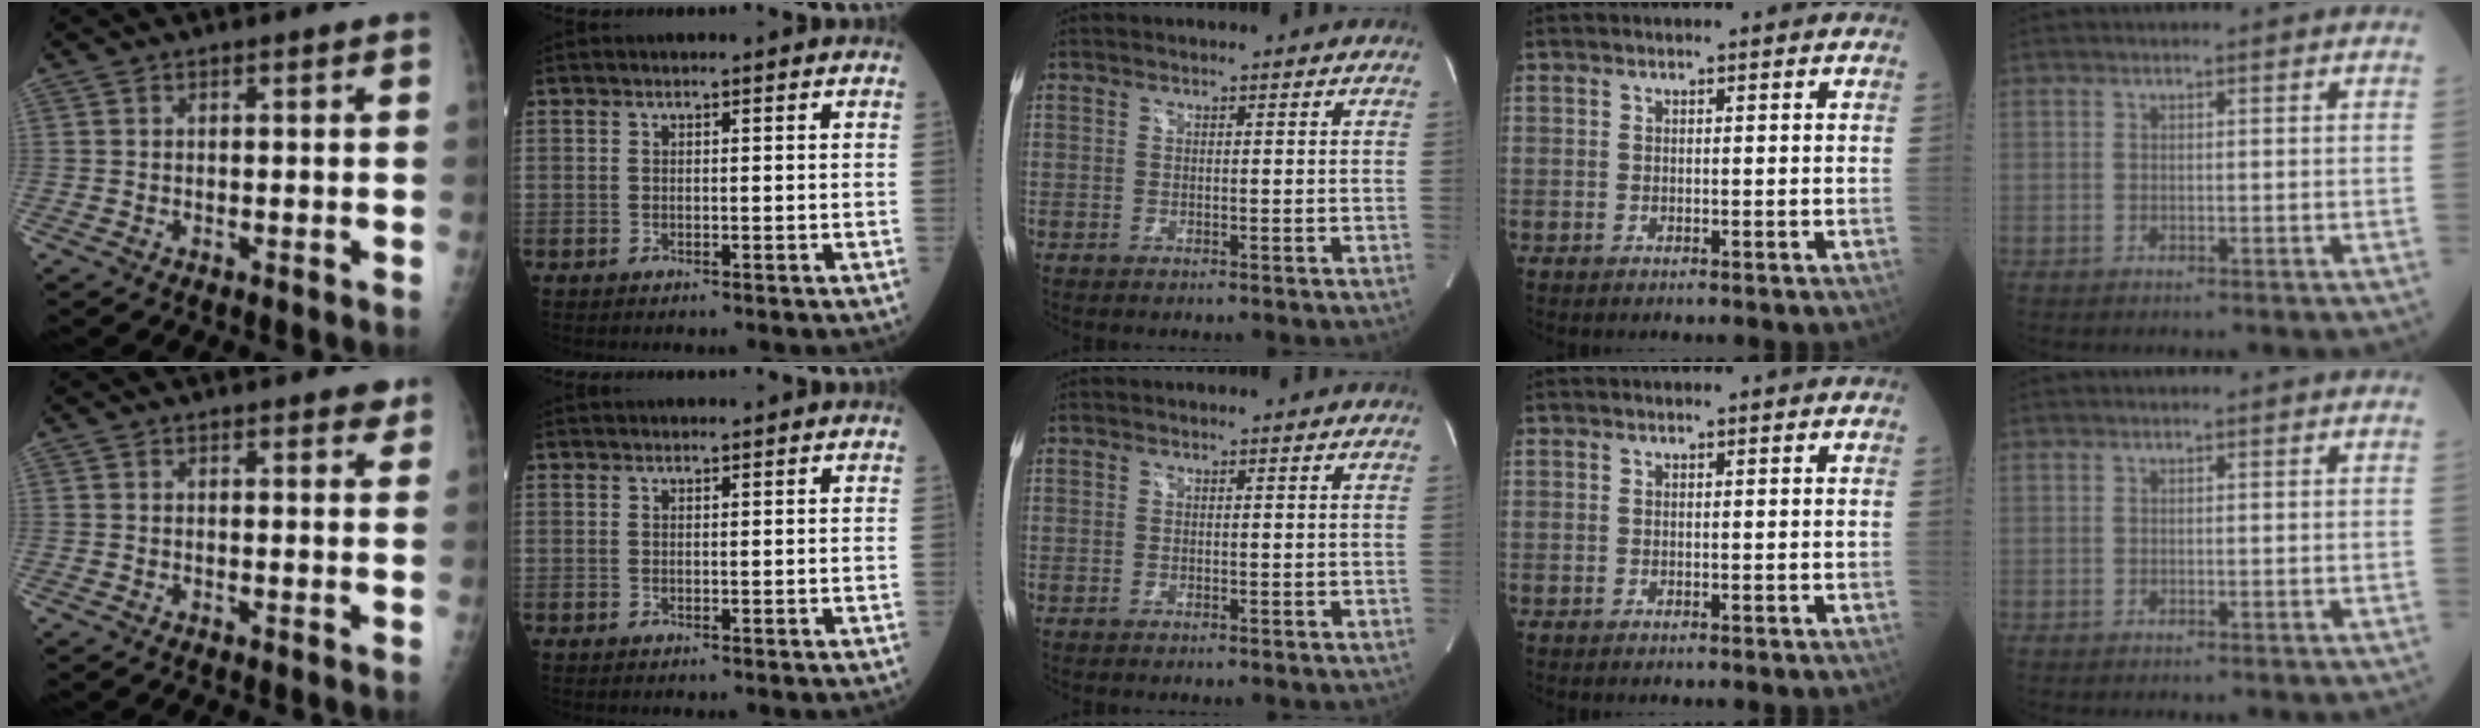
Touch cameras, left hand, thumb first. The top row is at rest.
{"thumb": {"total": 2.1, "force": [1.6, 0.9, 1.0], "torque": [0.006, -0.005, 0.013]}, "index": {"total": 2.1, "force": [2.0, 0.1, 0.6], "torque": [-0.004, 0.023, 0.030]}}